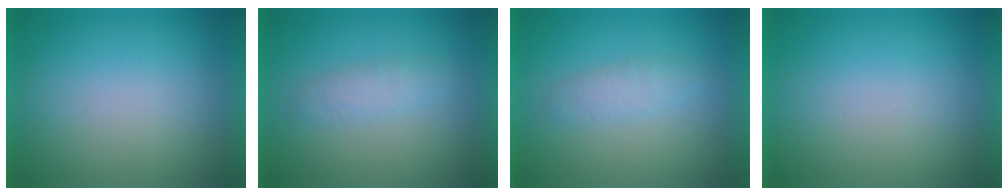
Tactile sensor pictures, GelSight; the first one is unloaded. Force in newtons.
{"total": 2.3}
{"total": 2.2}
{"total": 0.0}